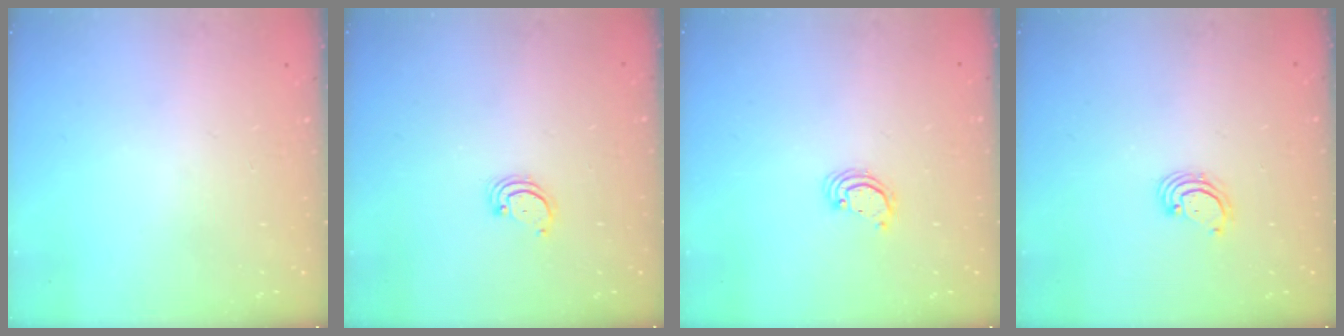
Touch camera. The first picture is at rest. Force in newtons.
{"total": 2.5, "press": 2.5, "slide": 0.3}
{"total": 2.2, "press": 2.2, "slide": 0.2}
{"total": 2.8, "press": 2.8, "slide": 0.3}